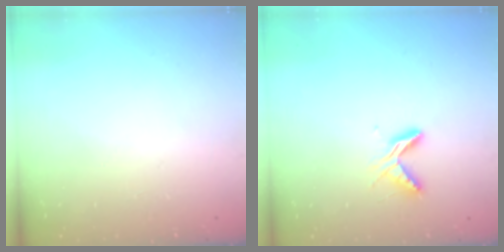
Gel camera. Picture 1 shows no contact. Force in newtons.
{"total": 5.4, "press": 5.4, "slide": 0.5}